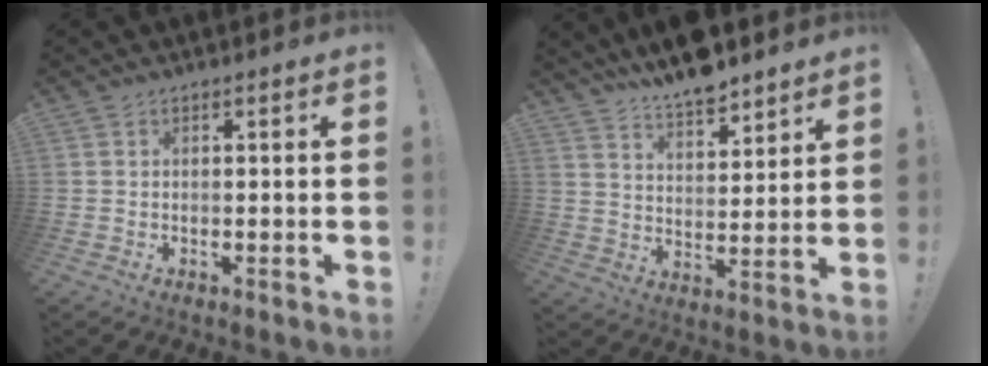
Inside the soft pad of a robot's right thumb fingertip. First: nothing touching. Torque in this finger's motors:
{"motor_torque": [-0.40, 2.22, 0.86, 0.97, 0.03]}